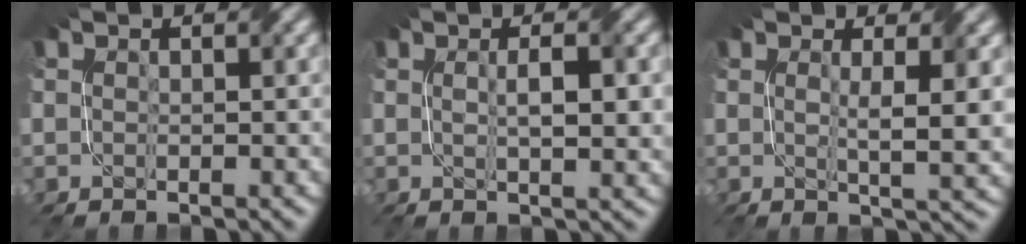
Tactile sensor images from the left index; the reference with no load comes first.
{"total": 3.8, "force": [0.5, 0.7, 3.7], "torque": [-0.062, 0.003, 0.010]}
{"total": 3.9, "force": [0.8, 0.7, 3.8], "torque": [-0.059, -0.007, 0.014]}